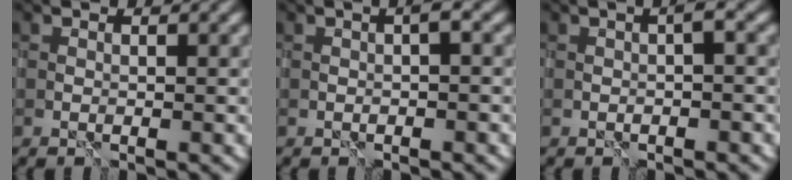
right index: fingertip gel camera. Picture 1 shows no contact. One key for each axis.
{"total": 1.4, "fx": -0.1, "fy": 0.1, "fz": 1.4, "tx": -0.022, "ty": 0.005, "tz": -0.002}
{"total": 1.5, "fx": -0.2, "fy": 0.1, "fz": 1.5, "tx": -0.023, "ty": 0.005, "tz": -0.003}